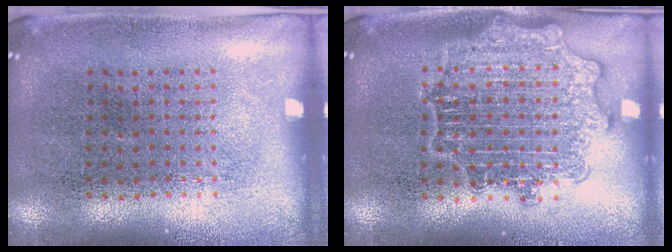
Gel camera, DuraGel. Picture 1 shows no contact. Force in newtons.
{"total": 3.0, "press": 3.0, "slide": 0.5}